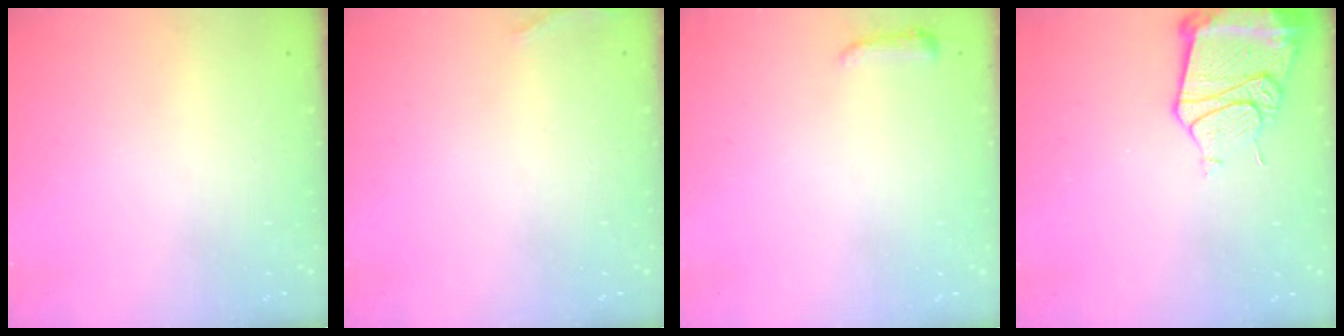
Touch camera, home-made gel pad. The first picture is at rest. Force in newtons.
{"total": 7.3, "press": 5.5, "slide": 4.8}
{"total": 3.6, "press": 3.5, "slide": 0.6}
{"total": 14.5, "press": 14.4, "slide": 1.7}